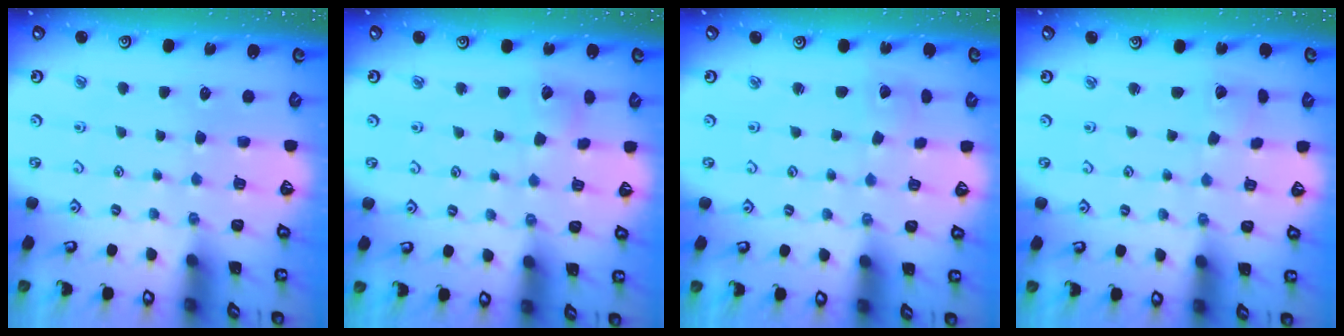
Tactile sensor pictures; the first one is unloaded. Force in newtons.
{"total": 3.5, "press": 3.5, "slide": 0.3}
{"total": 2.0, "press": 2.0, "slide": 0.2}
{"total": 1.5, "press": 1.5, "slide": 0.0}